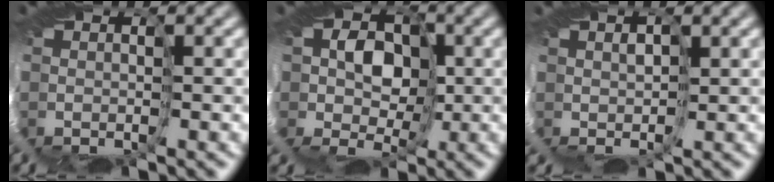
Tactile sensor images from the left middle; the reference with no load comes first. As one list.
[{"total": 4.3, "force": [0.6, 3.6, 2.3], "torque": [-0.008, 0.017, -0.031]}, {"total": 1.7, "force": [1.0, -1.0, -1.0], "torque": [0.020, 0.020, 0.004]}]